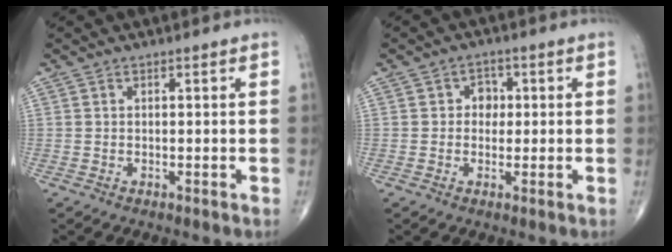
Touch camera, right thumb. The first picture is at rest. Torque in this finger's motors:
{"motor_torque": [-0.54, -0.05, 0.00, 0.00, 0.02]}